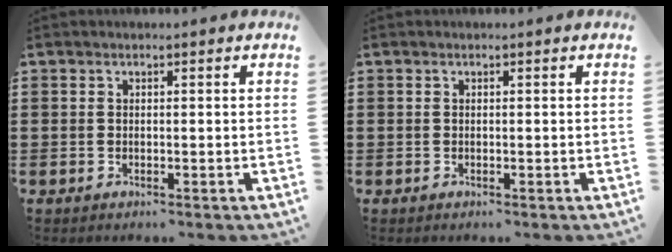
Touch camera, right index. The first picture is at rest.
{"total": 0.0}